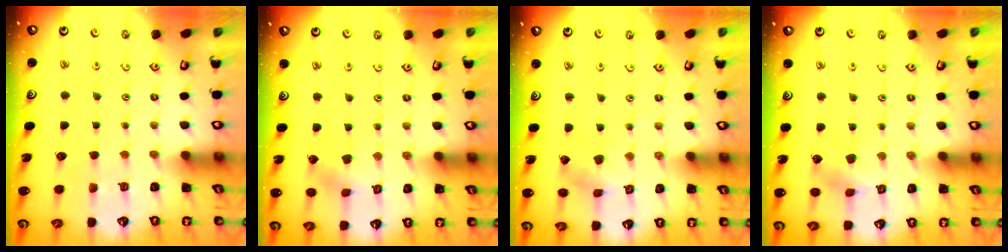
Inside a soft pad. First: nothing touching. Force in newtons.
{"total": 3.3, "press": 3.3, "slide": 0.3}
{"total": 2.3, "press": 2.2, "slide": 0.3}
{"total": 4.5, "press": 4.5, "slide": 0.3}